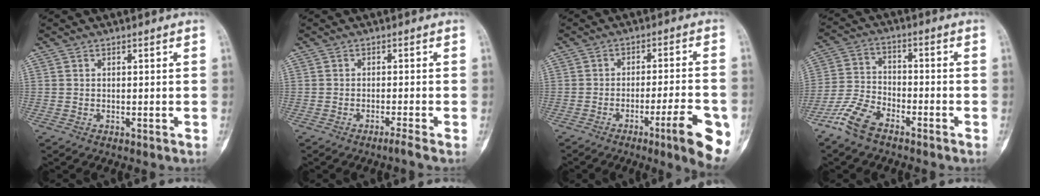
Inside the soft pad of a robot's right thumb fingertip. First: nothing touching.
{"total": 1.6, "force": [-1.2, -0.6, 0.8], "torque": [-0.021, 0.005, -0.025]}
{"total": 11.8, "force": [-5.1, 1.5, 10.5], "torque": [-0.136, 0.008, -0.070]}
{"total": 8.8, "force": [-6.2, 3.9, 4.8], "torque": [-0.110, 0.024, -0.130]}